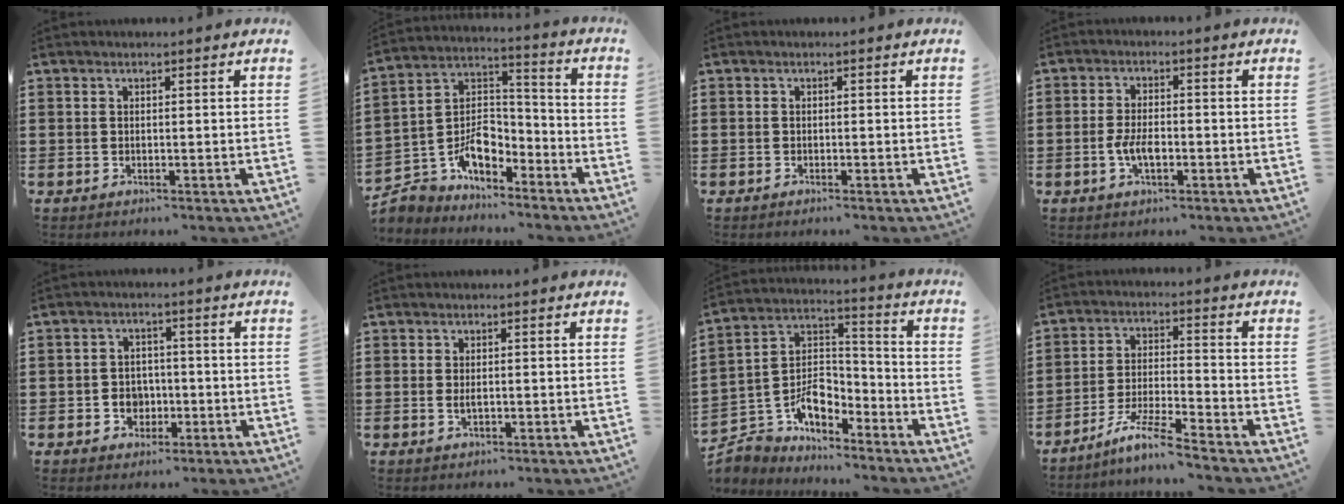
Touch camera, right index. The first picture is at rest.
{"total": 8.2, "force": [-4.7, 5.4, 3.9], "torque": [-0.090, 0.005, -0.089]}
{"total": 0.5, "force": [-0.5, 0.1, 0.1], "torque": [-0.002, 0.001, -0.011]}
{"total": 3.9, "force": [-1.1, 1.8, 3.3], "torque": [-0.080, -0.002, -0.026]}
{"total": 3.6, "force": [-1.2, 3.2, 1.3], "torque": [-0.033, 0.006, -0.026]}
{"total": 1.6, "force": [-0.2, 0.7, 1.5], "torque": [-0.028, 0.000, -0.004]}
{"total": 7.6, "force": [-4.6, 5.0, 3.5], "torque": [-0.083, 0.003, -0.088]}
{"total": 7.0, "force": [-6.0, -0.3, 3.6], "torque": [-0.088, -0.013, -0.119]}